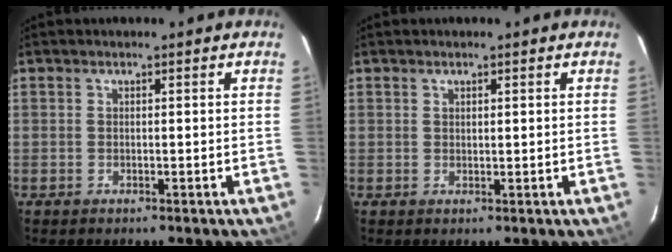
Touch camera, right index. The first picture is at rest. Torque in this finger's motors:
{"motor_torque": [-0.29, 0.05, -0.04, -0.01]}